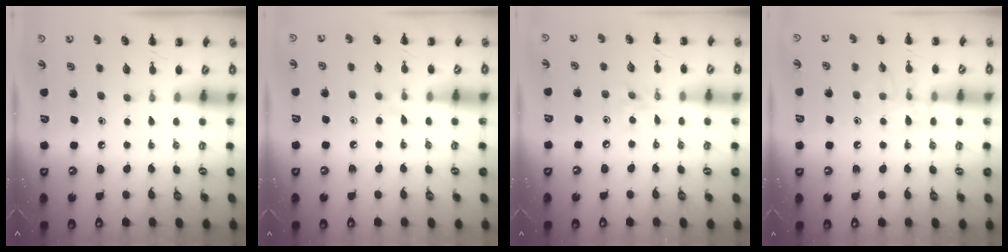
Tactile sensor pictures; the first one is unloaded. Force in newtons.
{"total": 3.5, "press": 3.2, "slide": 1.6}
{"total": 3.7, "press": 3.6, "slide": 0.8}
{"total": 9.9, "press": 9.8, "slide": 1.1}